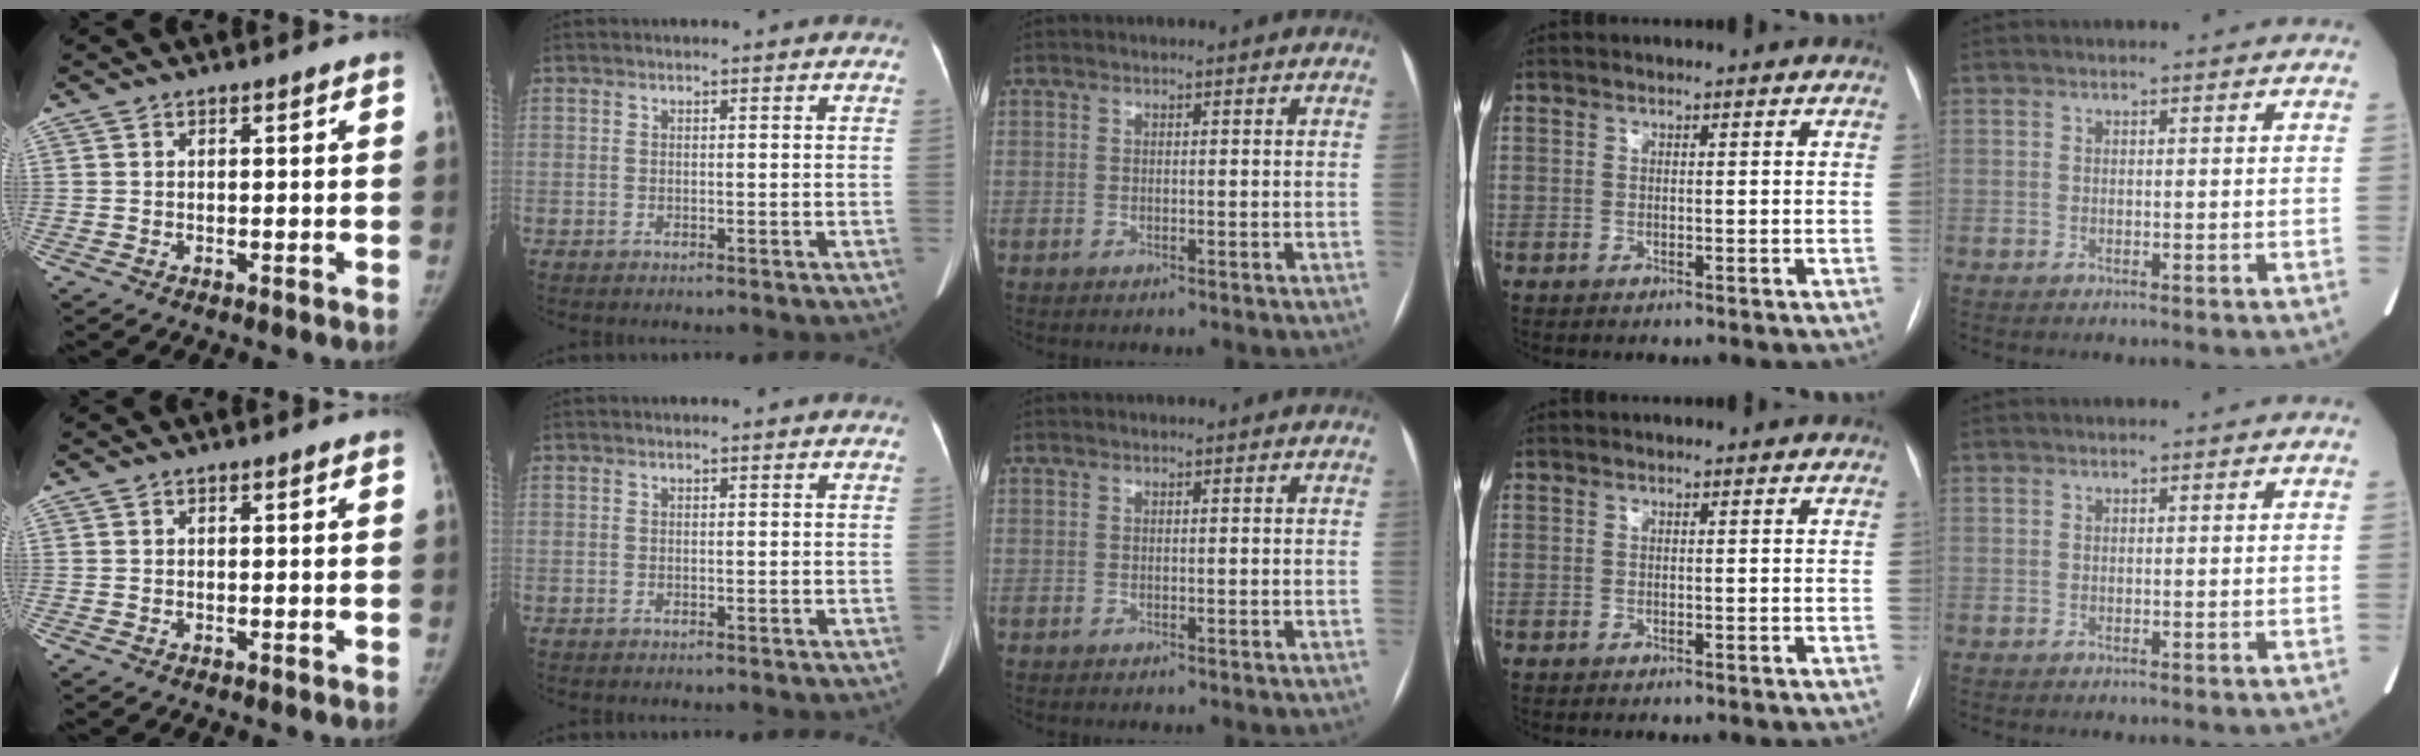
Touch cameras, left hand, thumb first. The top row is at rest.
{}